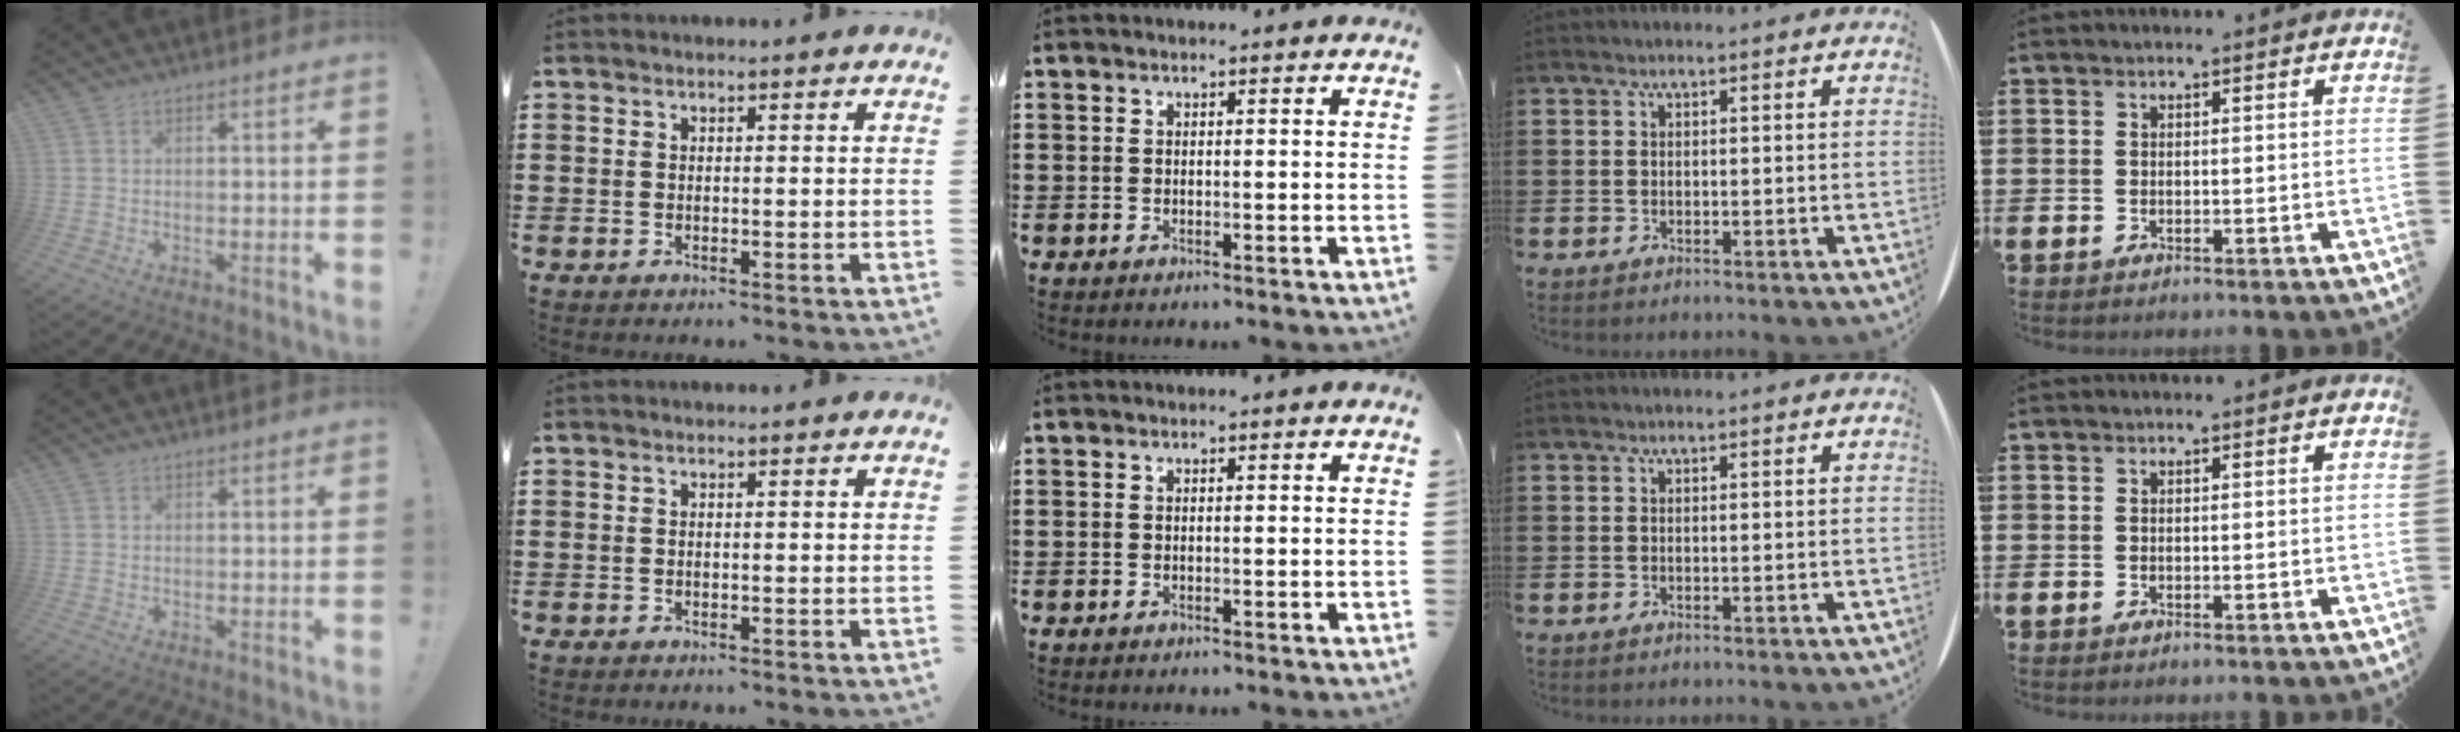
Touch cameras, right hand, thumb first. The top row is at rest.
{}